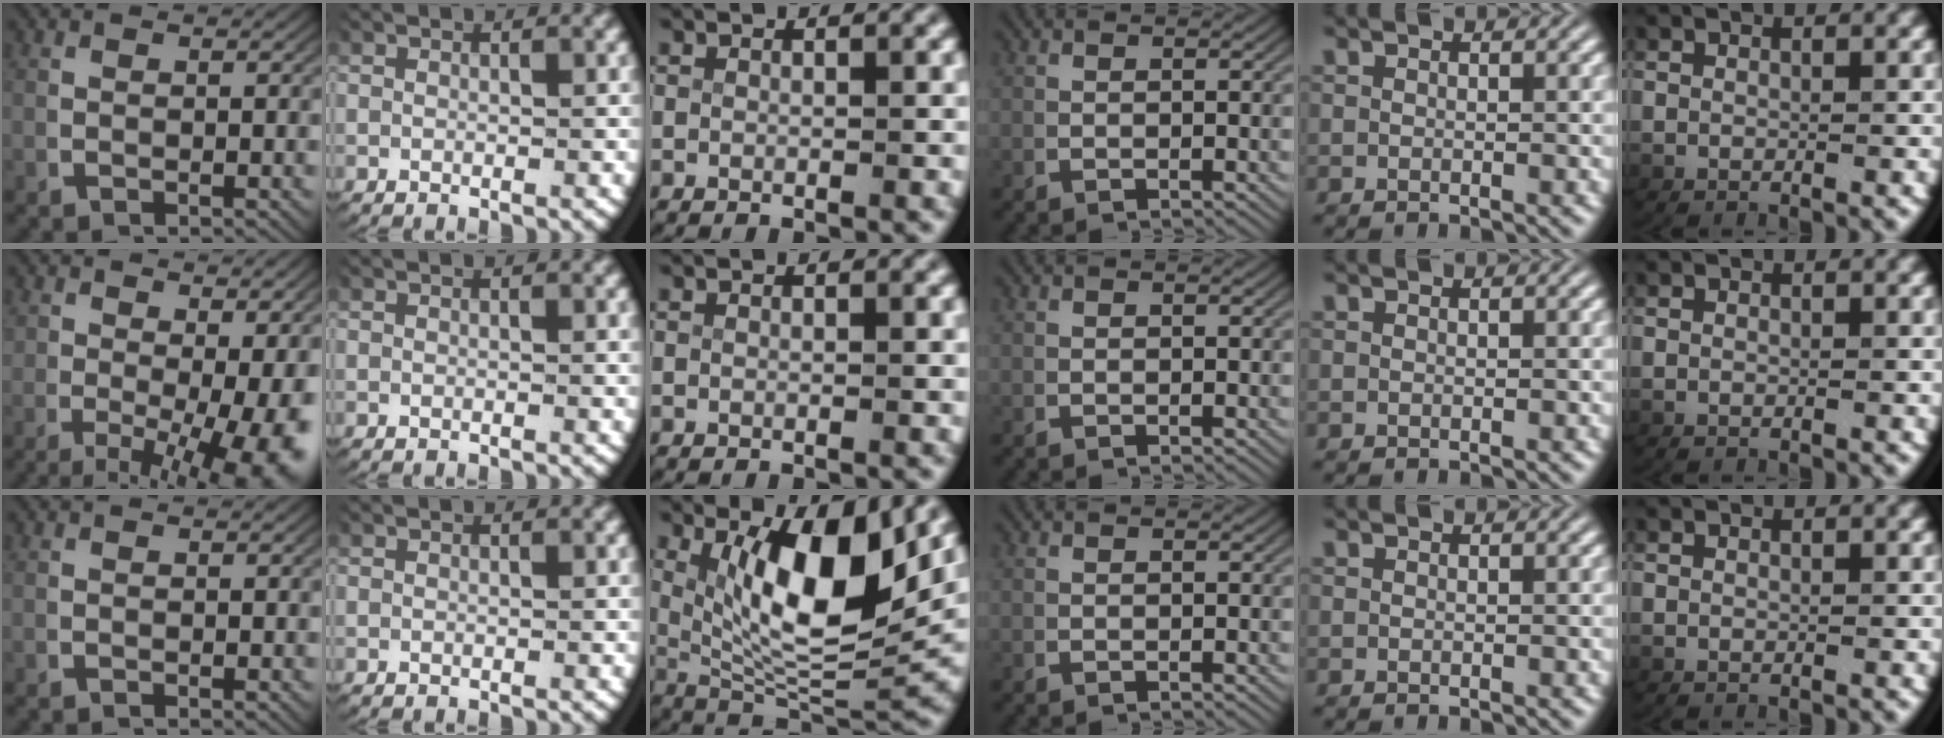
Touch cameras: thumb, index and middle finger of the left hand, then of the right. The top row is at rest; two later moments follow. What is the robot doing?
{"motion": "lift_and_place", "object": "plastic wrap"}